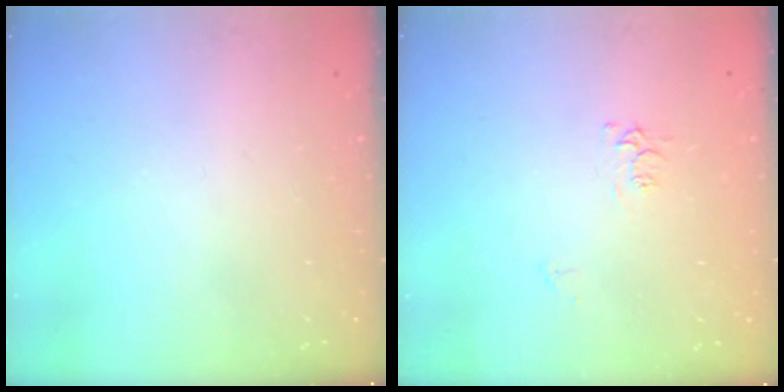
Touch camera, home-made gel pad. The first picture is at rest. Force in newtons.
{"total": 5.0, "press": 5.0, "slide": 0.7}